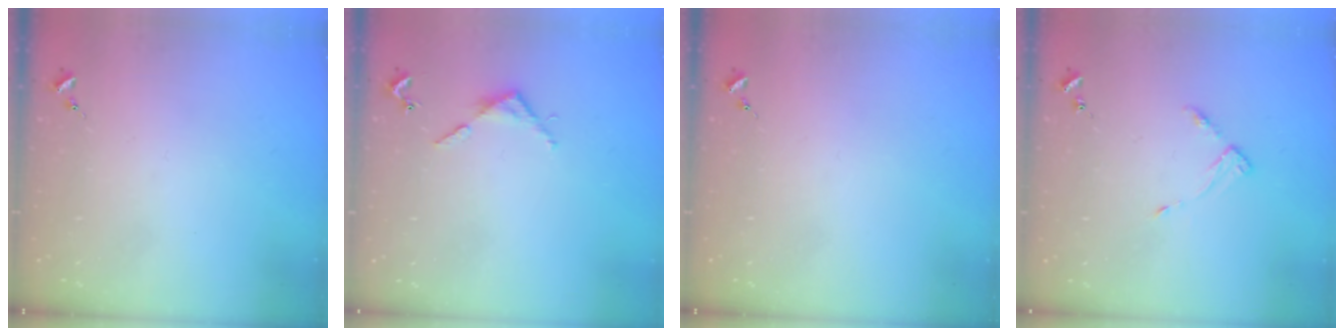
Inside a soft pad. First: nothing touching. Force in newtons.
{"total": 4.0, "press": 4.0, "slide": 0.3}
{"total": 0.0}
{"total": 3.6, "press": 3.6, "slide": 0.4}